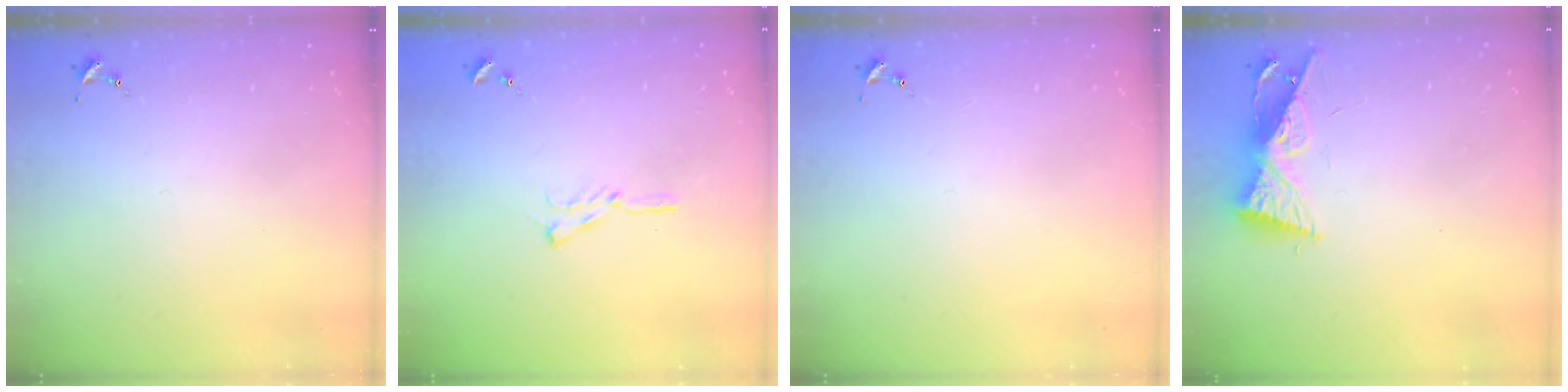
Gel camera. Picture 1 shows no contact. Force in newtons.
{"total": 5.8, "press": 5.8, "slide": 0.6}
{"total": 0.0}
{"total": 8.7, "press": 8.7, "slide": 0.6}